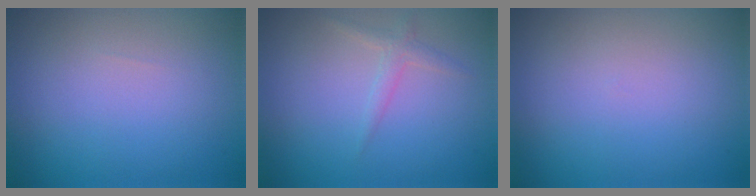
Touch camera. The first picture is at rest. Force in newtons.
{"total": 1.3, "press": 1.3, "slide": 0.0}
{"total": 0.0}